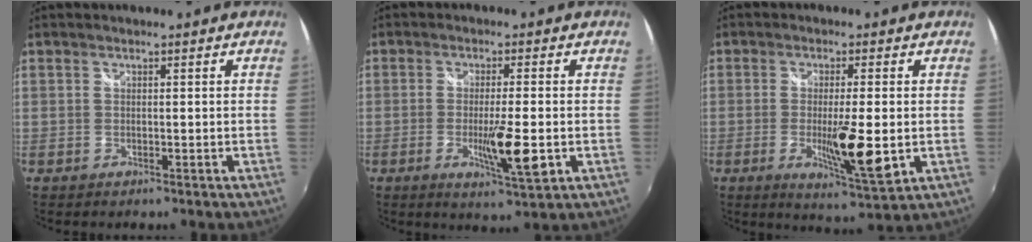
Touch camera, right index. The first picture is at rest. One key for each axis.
{"total": 7.8, "fx": -2.0, "fy": 1.0, "fz": 7.5, "tx": -0.131, "ty": -0.018, "tz": -0.031}
{"total": 9.8, "fx": -1.8, "fy": 1.8, "fz": 9.4, "tx": -0.162, "ty": -0.023, "tz": -0.028}